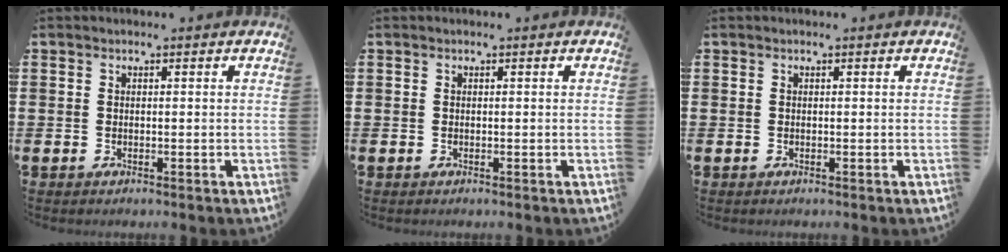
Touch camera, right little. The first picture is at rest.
{"total": 0.0}
{"total": 0.0}